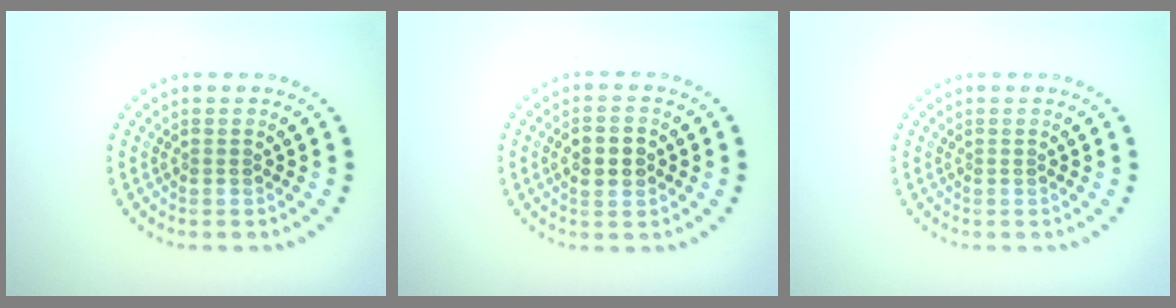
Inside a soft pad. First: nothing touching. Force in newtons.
{"total": 3.1, "press": 3.1, "slide": 0.0}
{"total": 0.0}